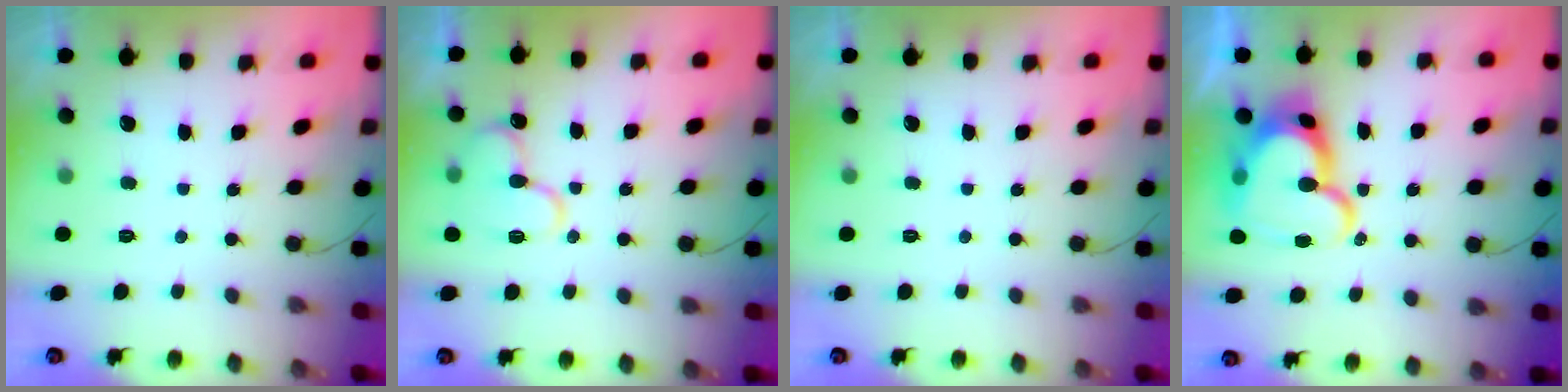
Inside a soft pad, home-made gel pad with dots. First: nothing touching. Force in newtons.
{"total": 13.4, "press": 13.3, "slide": 1.7}
{"total": 0.0}
{"total": 22.9, "press": 22.8, "slide": 1.5}